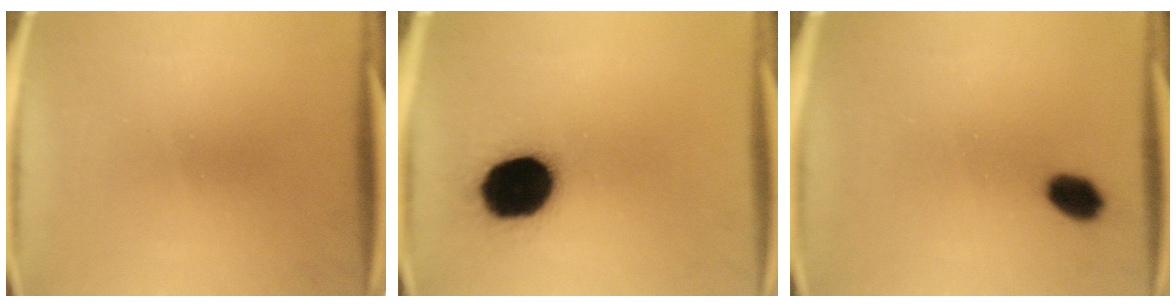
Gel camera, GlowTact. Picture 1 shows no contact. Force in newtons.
{"total": 19.4}
{"total": 5.5}